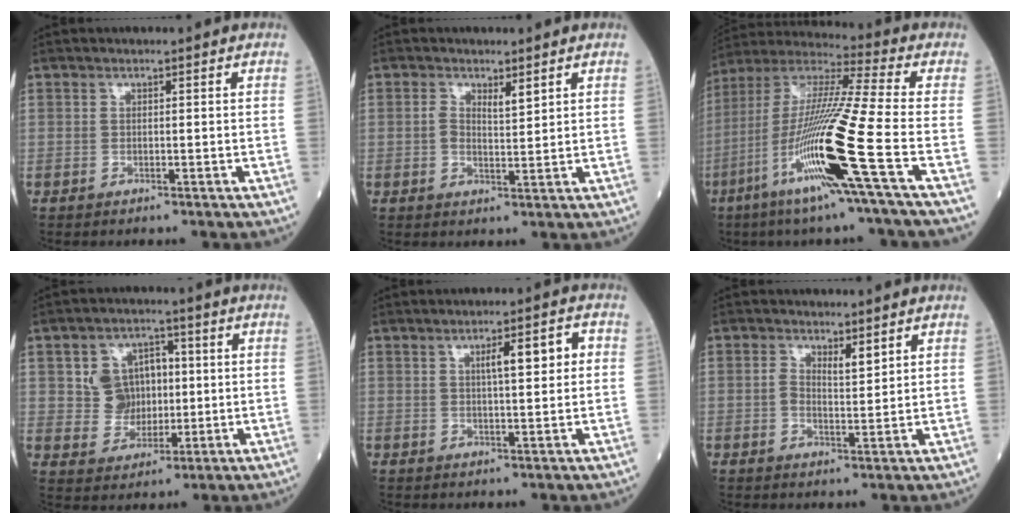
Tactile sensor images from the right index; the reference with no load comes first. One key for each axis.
{"total": 2.9, "fx": 1.4, "fy": 1.0, "fz": 2.3, "tx": -0.042, "ty": 0.003, "tz": 0.027}
{"total": 19.3, "fx": -6.9, "fy": -1.5, "fz": 17.9, "tx": -0.374, "ty": -0.029, "tz": -0.143}
{"total": 7.3, "fx": 1.2, "fy": 6.4, "fz": 3.3, "tx": -0.061, "ty": 0.017, "tz": 0.029}
{"total": 5.1, "fx": 1.1, "fy": 0.9, "fz": 4.9, "tx": -0.077, "ty": 0.013, "tz": 0.018}
{"total": 3.0, "fx": 1.4, "fy": 1.1, "fz": 2.4, "tx": -0.042, "ty": 0.003, "tz": 0.027}